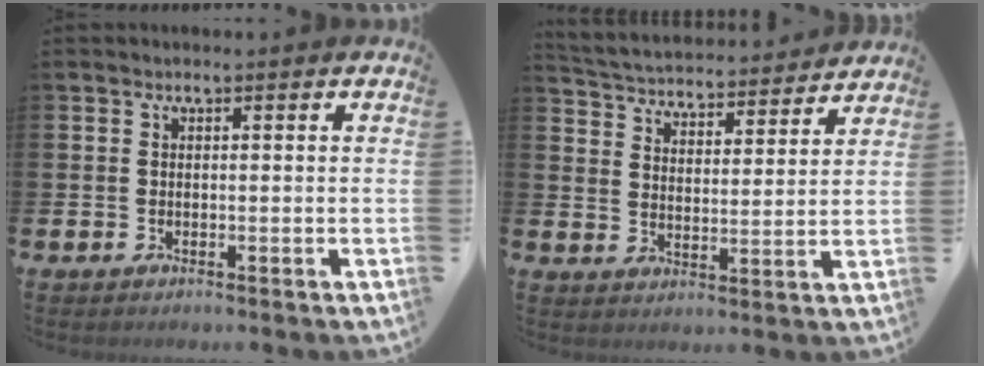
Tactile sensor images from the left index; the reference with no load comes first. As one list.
[{"total": 4.4, "force": [4.3, 0.9, 0.2], "torque": [-0.029, -0.039, 0.070]}]